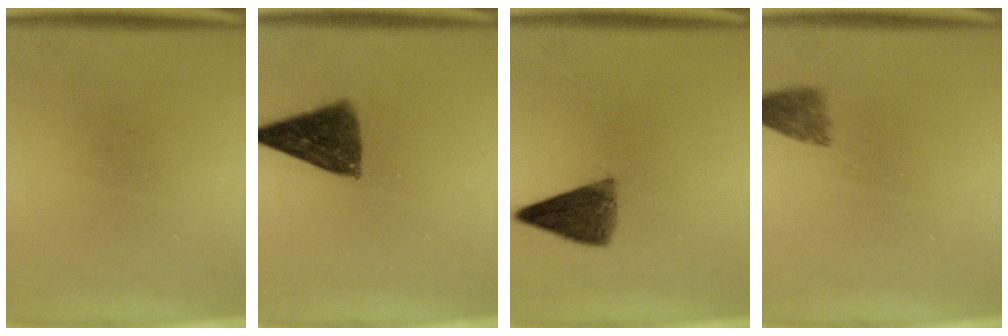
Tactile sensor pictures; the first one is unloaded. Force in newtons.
{"total": 9.8}
{"total": 6.6}
{"total": 3.0}